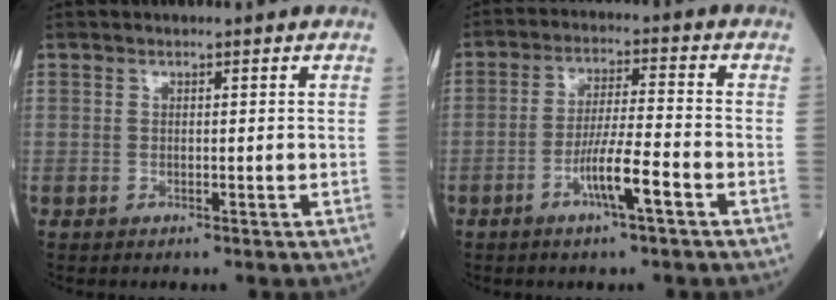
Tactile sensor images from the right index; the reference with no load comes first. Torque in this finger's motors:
{"motor_torque": [0.83, -0.60, 0.56, 0.16]}